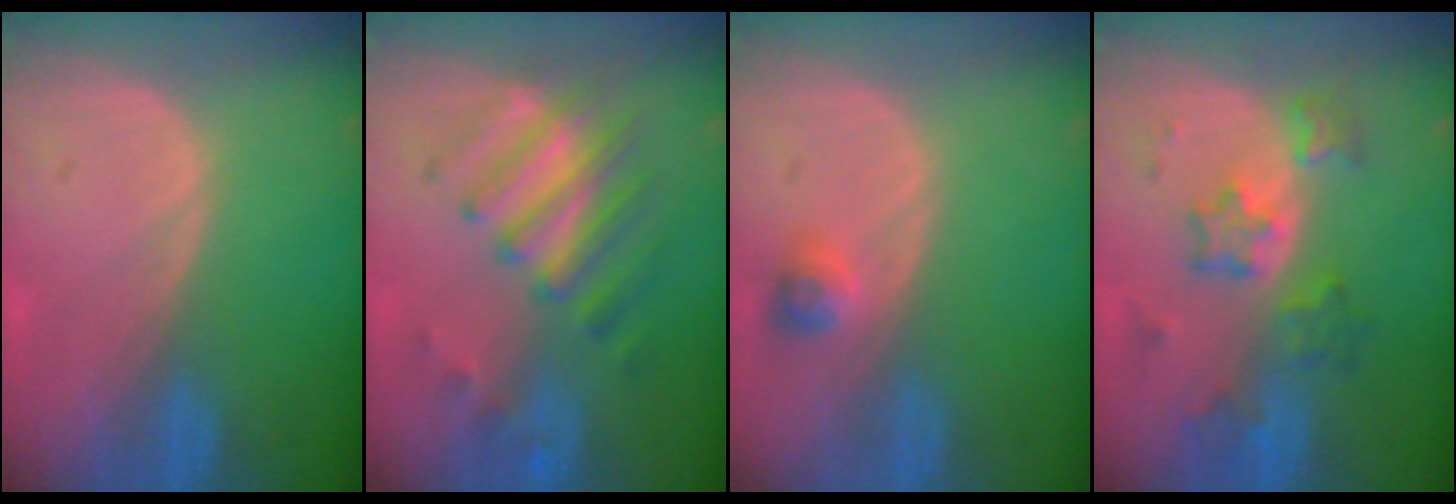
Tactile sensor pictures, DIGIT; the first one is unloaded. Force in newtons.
{"total": 7.8, "press": 7.3, "slide": 2.6}
{"total": 2.3, "press": 2.2, "slide": 0.7}
{"total": 6.5, "press": 6.4, "slide": 0.7}